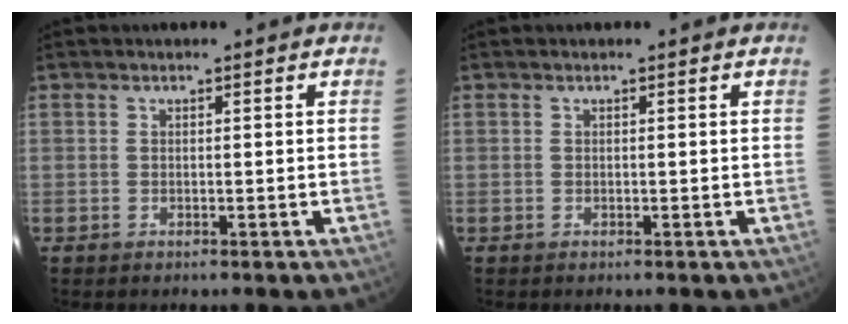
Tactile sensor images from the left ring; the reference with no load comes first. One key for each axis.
{"total": 0.0}